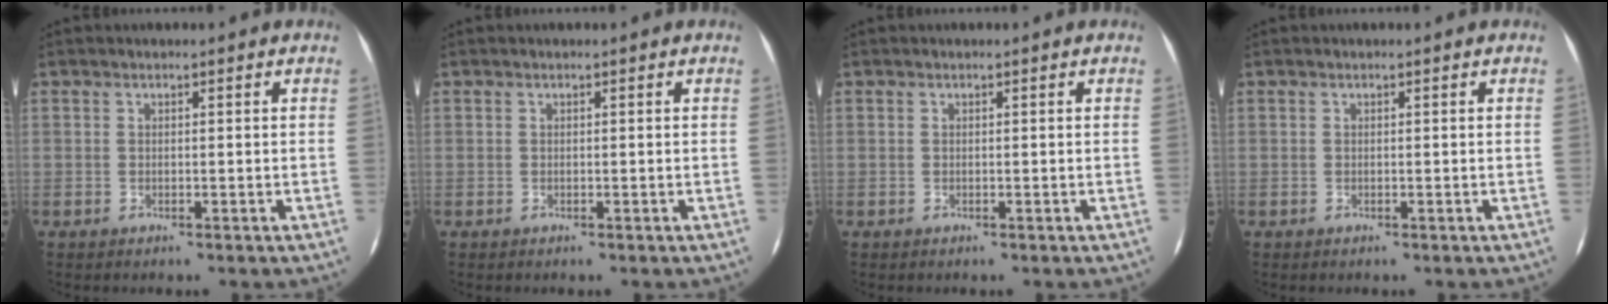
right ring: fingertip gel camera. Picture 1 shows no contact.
{"total": 0.0}
{"total": 0.0}
{"total": 0.0}